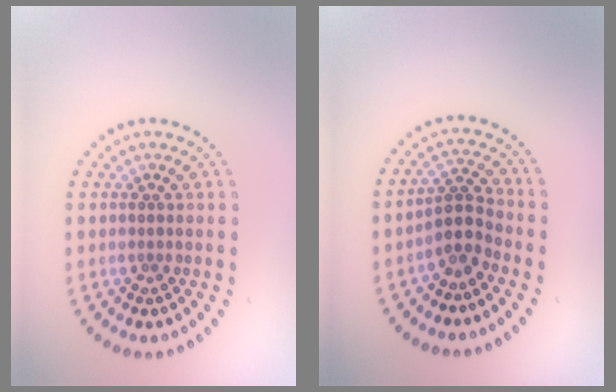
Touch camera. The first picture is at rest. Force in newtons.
{"total": 2.6, "press": 2.0, "slide": 1.7}